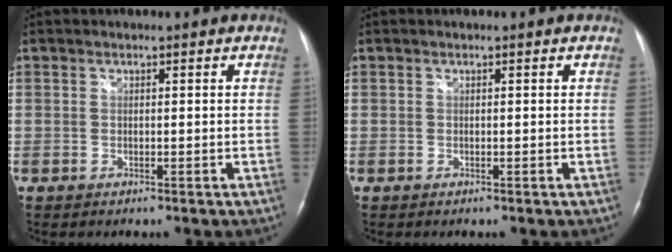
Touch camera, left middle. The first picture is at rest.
{"total": 0.0}